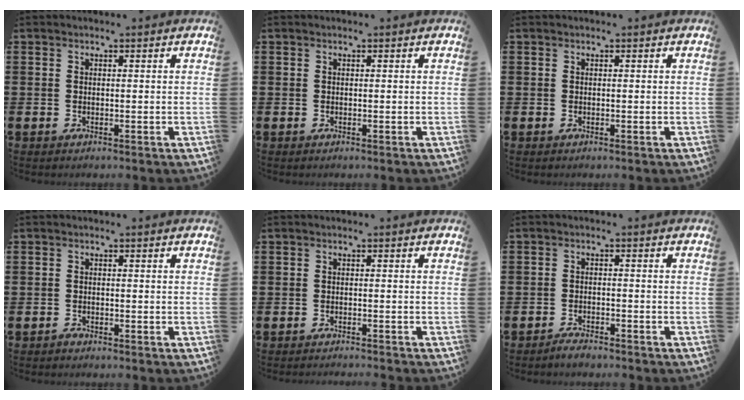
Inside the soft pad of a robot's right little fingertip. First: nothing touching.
{"total": 0.0}
{"total": 0.0}
{"total": 0.6, "force": [-0.6, 0.2, 0.0], "torque": [-0.002, -0.001, -0.012]}
{"total": 0.8, "force": [-0.7, -0.2, 0.0], "torque": [0.001, 0.000, -0.015]}
{"total": 1.5, "force": [-1.5, 0.2, 0.2], "torque": [-0.008, 0.001, -0.030]}